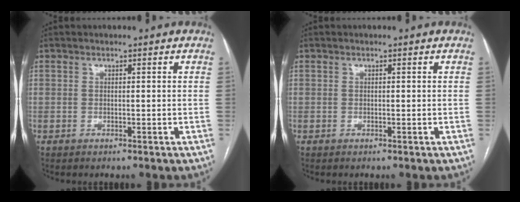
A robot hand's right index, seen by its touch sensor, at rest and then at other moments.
{"total": 0.0}